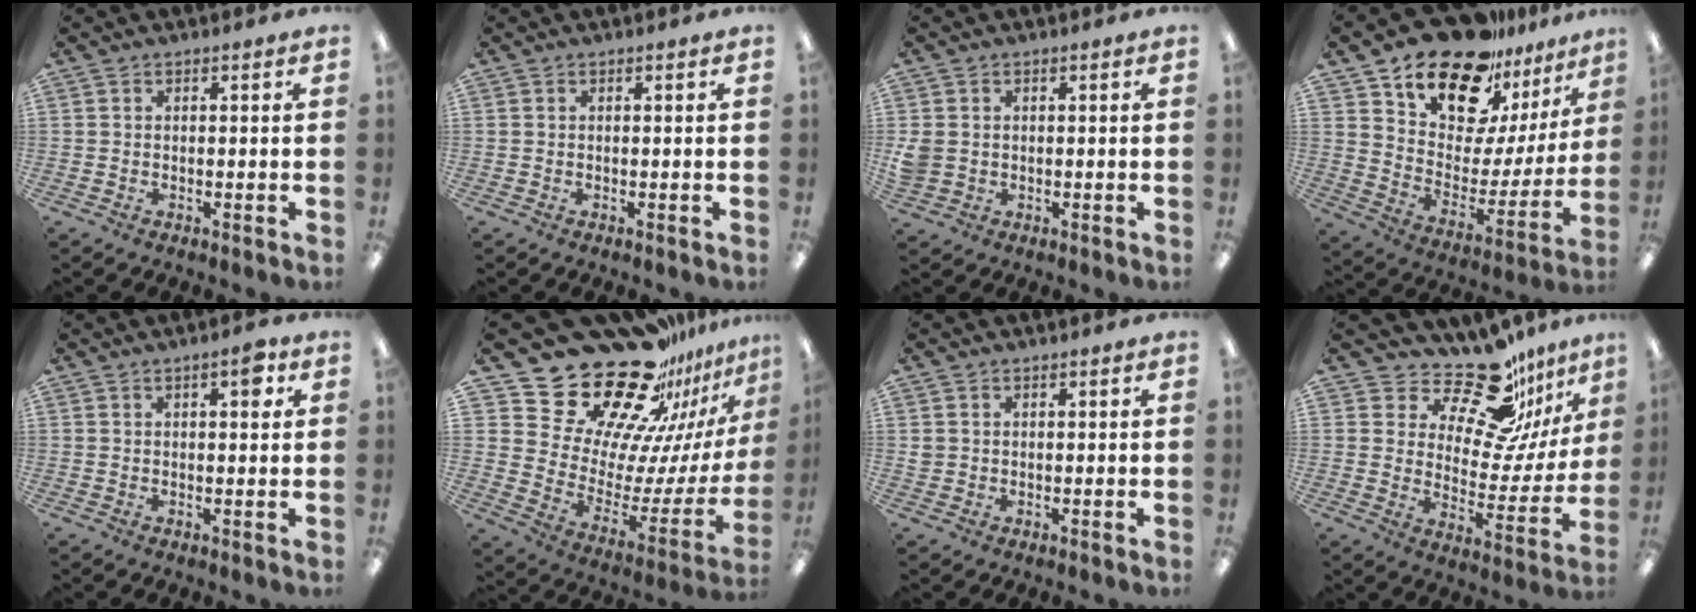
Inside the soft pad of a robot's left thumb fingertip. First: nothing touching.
{"total": 0.0}
{"total": 3.6, "force": [0.4, 3.3, 1.3], "torque": [-0.026, 0.006, 0.010]}
{"total": 21.4, "force": [17.3, 9.5, 8.2], "torque": [-0.144, -0.126, 0.305]}
{"total": 4.2, "force": [2.0, 1.4, 3.4], "torque": [-0.039, -0.007, 0.026]}
{"total": 28.2, "force": [22.7, 12.7, 10.9], "torque": [-0.162, -0.184, 0.424]}
{"total": 1.5, "force": [0.7, 1.3, 0.1], "torque": [-0.004, 0.002, 0.013]}
{"total": 18.1, "force": [15.2, 6.2, 7.6], "torque": [-0.123, -0.128, 0.262]}